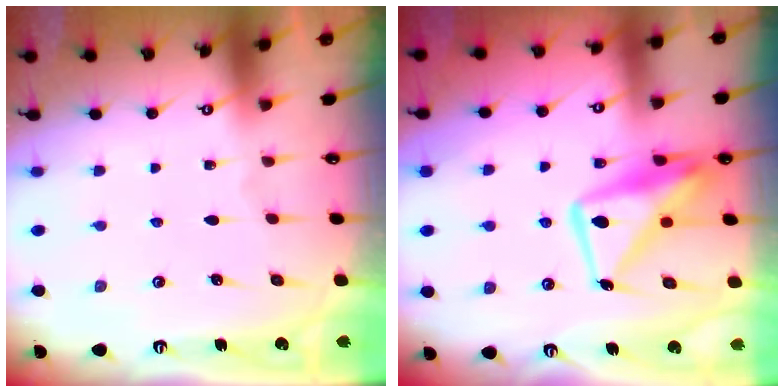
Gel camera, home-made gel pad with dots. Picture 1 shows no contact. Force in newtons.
{"total": 15.2, "press": 15.1, "slide": 1.4}